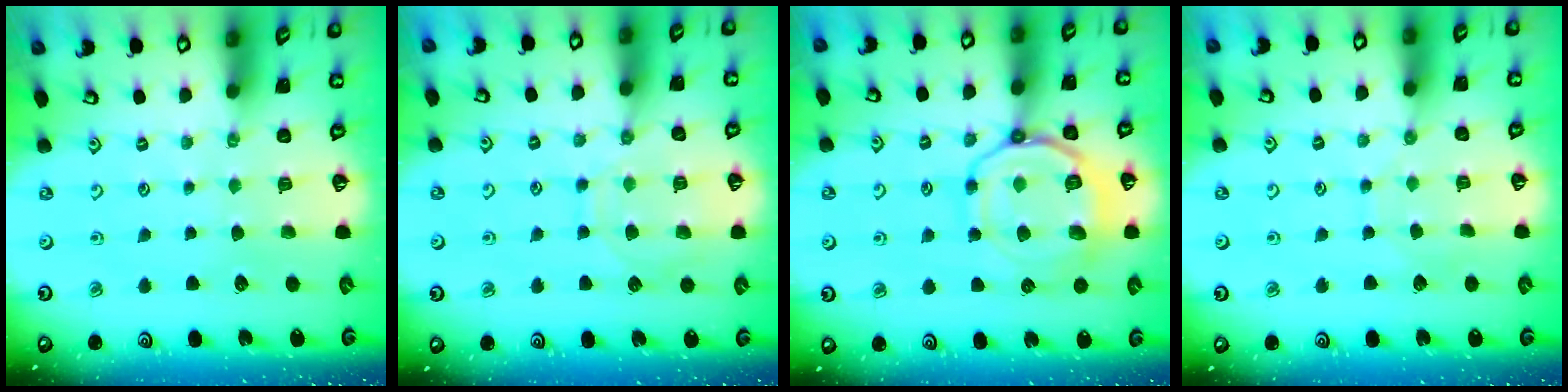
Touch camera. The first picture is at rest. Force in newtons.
{"total": 10.0, "press": 9.9, "slide": 1.0}
{"total": 14.7, "press": 14.6, "slide": 1.7}
{"total": 3.8, "press": 3.8, "slide": 0.2}